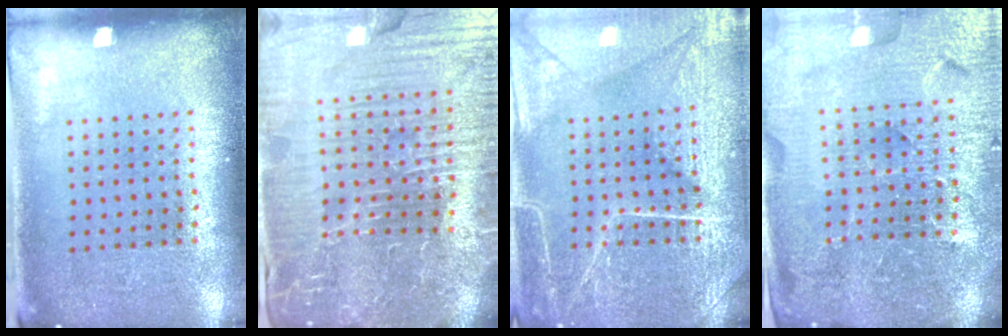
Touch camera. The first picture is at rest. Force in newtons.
{"total": 6.1, "press": 5.7, "slide": 2.1}
{"total": 4.1, "press": 4.1, "slide": 0.4}
{"total": 5.3, "press": 4.9, "slide": 2.1}